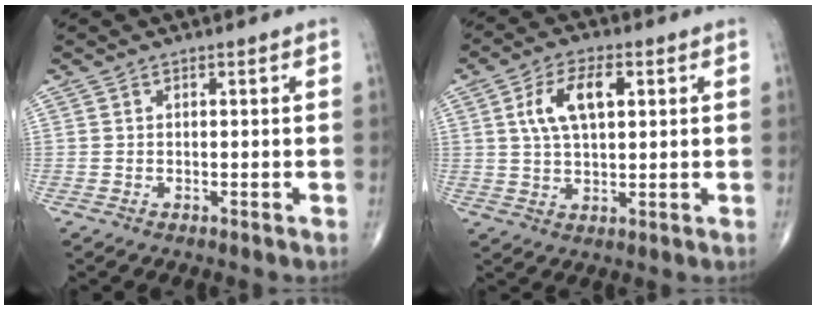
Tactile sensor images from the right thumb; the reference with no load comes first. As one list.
[{"total": 9.0, "force": [2.5, 4.4, 7.4], "torque": [-0.135, 0.004, 0.046]}]